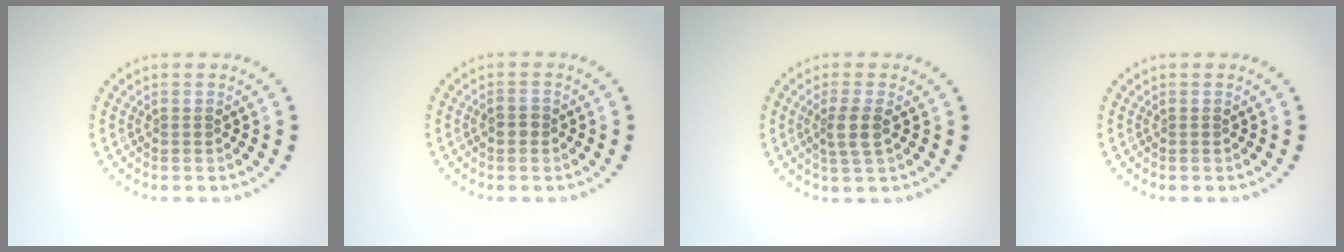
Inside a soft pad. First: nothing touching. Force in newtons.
{"total": 1.2, "press": 1.2, "slide": 0.2}
{"total": 2.3, "press": 2.0, "slide": 1.1}
{"total": 0.0}